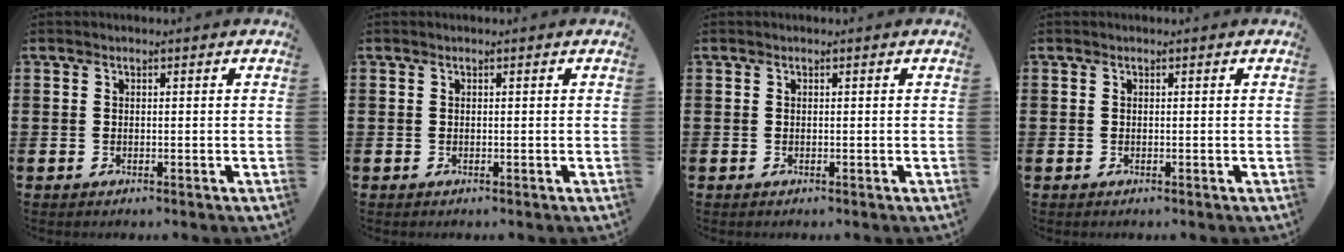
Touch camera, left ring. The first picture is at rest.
{"total": 0.0}
{"total": 0.0}
{"total": 0.0}